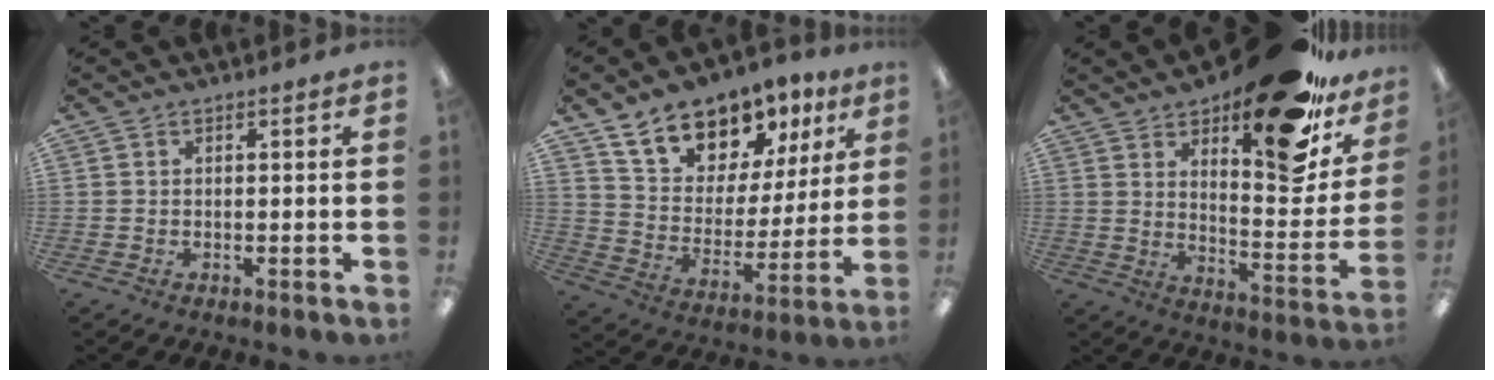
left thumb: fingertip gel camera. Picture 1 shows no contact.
{"total": 14.9, "force": [11.5, 8.3, 4.5], "torque": [-0.091, -0.075, 0.213]}
{"total": 22.6, "force": [15.5, 8.3, 14.3], "torque": [-0.179, -0.101, 0.250]}